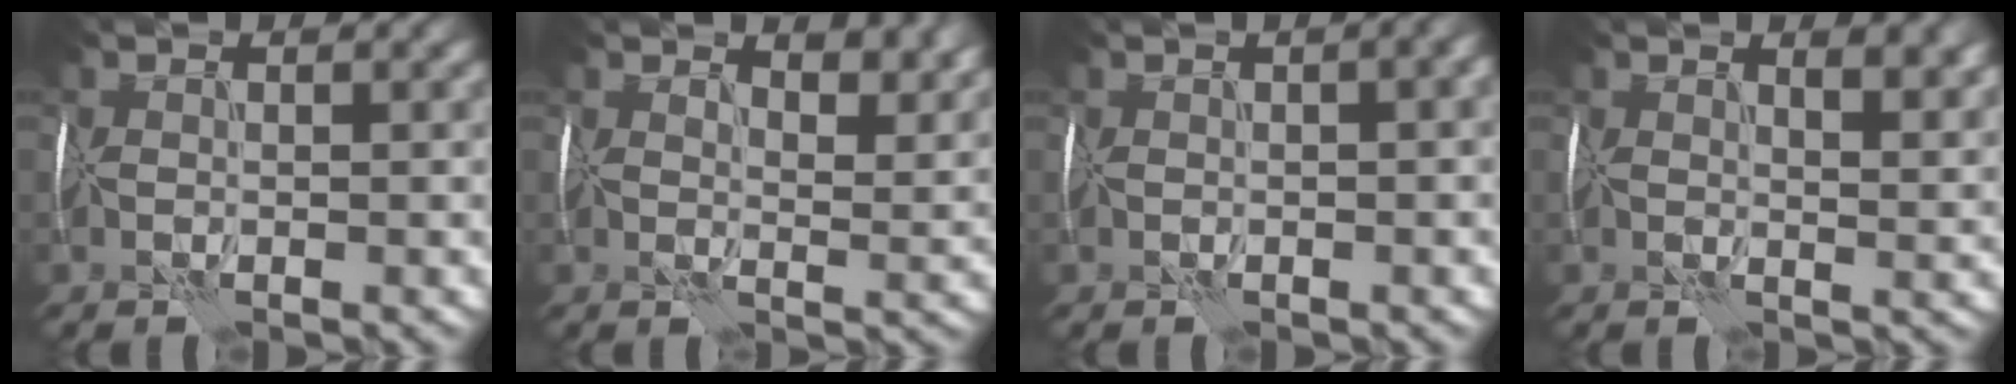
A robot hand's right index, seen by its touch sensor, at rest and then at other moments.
{"total": 5.4, "force": [3.9, 2.2, 3.0], "torque": [-0.039, 0.002, 0.044]}
{"total": 5.5, "force": [1.4, 2.6, 4.6], "torque": [-0.032, 0.028, 0.013]}
{"total": 5.6, "force": [2.9, 2.4, 4.2], "torque": [-0.029, 0.014, 0.034]}